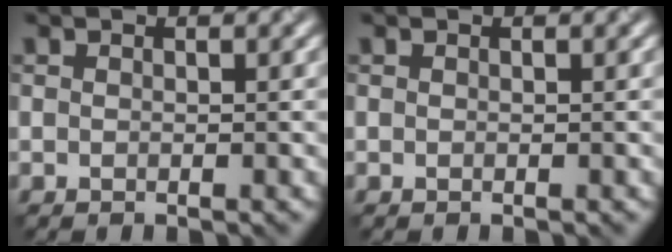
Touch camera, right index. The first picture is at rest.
{"total": 0.0}